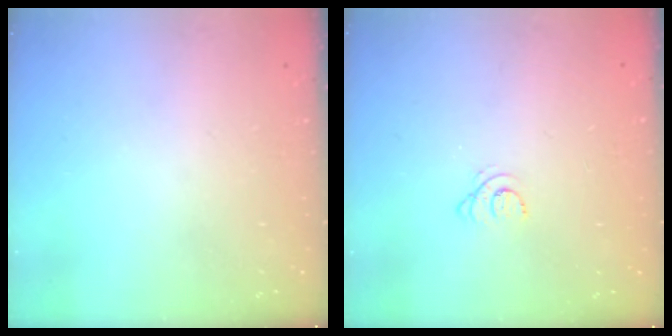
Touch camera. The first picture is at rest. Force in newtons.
{"total": 3.8, "press": 3.8, "slide": 0.4}